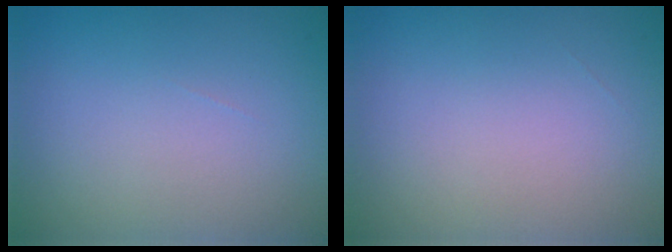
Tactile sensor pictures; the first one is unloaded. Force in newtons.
{"total": 0.0}